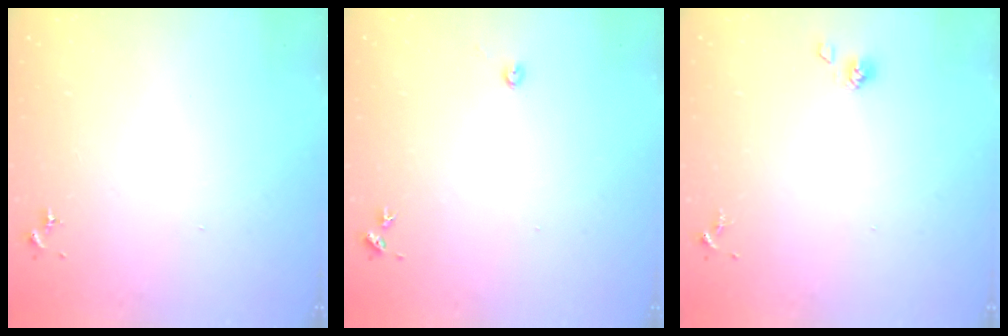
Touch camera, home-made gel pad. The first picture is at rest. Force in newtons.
{"total": 2.2, "press": 2.2, "slide": 0.3}
{"total": 4.6, "press": 4.1, "slide": 2.2}